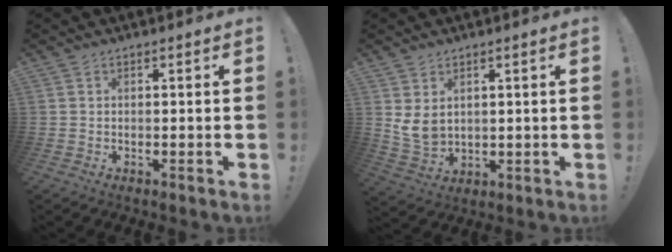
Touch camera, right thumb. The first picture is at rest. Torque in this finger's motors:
{"motor_torque": [0.53, 1.03, -0.13, 0.06, 0.00]}